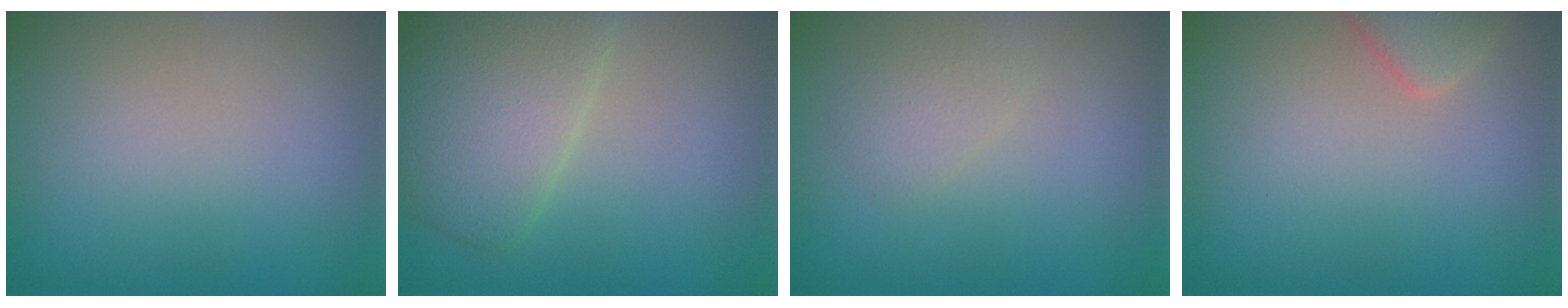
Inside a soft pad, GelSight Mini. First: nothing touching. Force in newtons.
{"total": 5.0, "press": 5.0, "slide": 0.3}
{"total": 1.1, "press": 1.1, "slide": 0.1}
{"total": 2.1, "press": 2.1, "slide": 0.2}